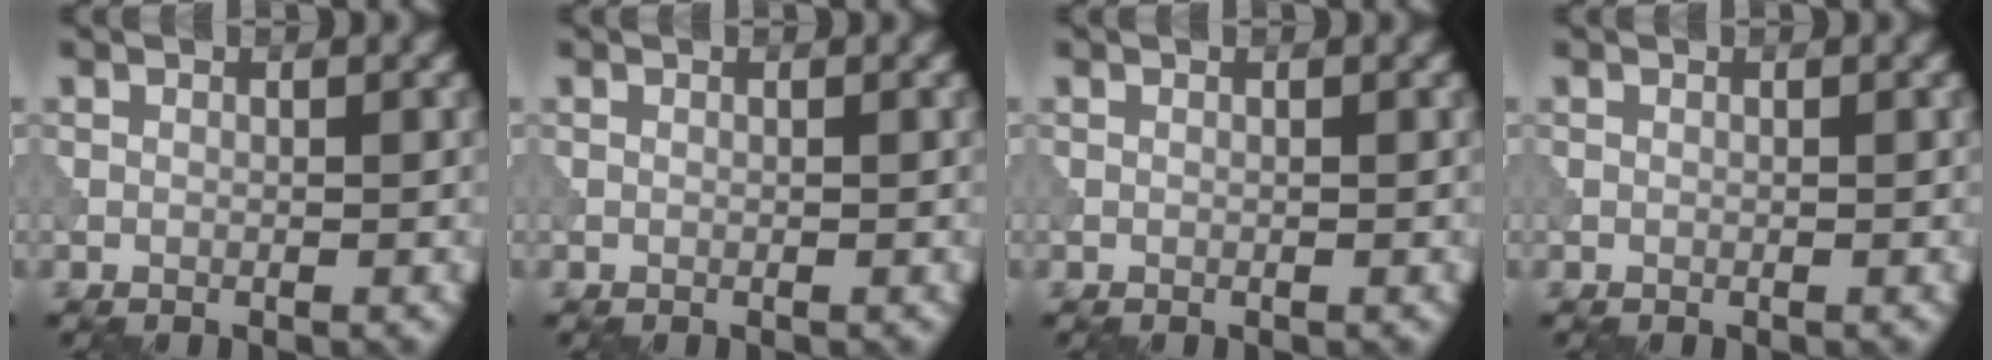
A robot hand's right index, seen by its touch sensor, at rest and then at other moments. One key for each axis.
{"total": 0.0}
{"total": 0.0}
{"total": 0.0}